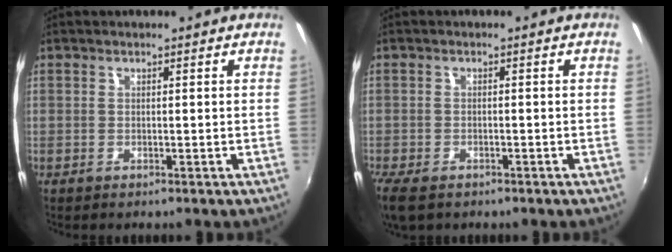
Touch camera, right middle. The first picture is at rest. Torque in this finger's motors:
{"motor_torque": [1.17, -0.97, 0.31, 0.11]}